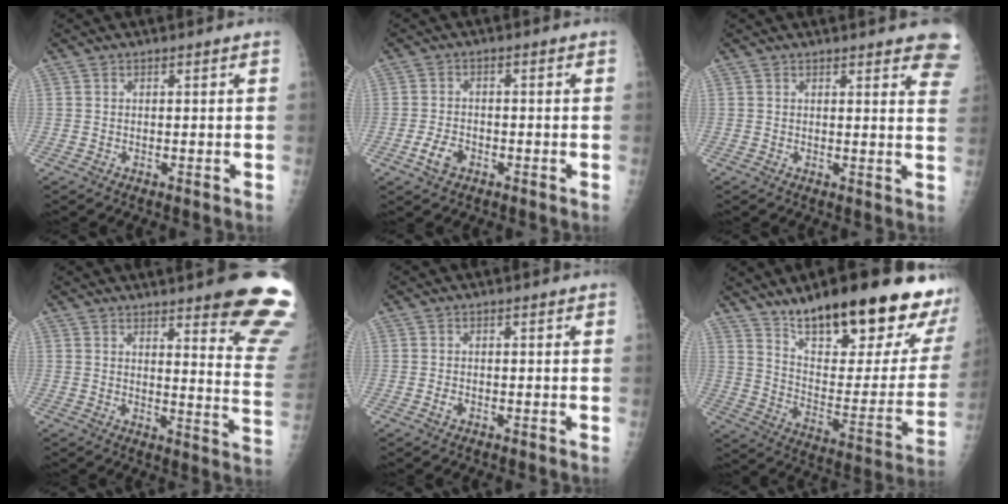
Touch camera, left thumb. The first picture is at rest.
{"total": 3.9, "force": [-1.9, 2.5, 2.3], "torque": [-0.041, 0.011, -0.035]}
{"total": 9.3, "force": [7.3, 2.3, 5.3], "torque": [-0.031, -0.027, 0.063]}
{"total": 17.6, "force": [12.7, 2.8, 11.8], "torque": [-0.118, -0.090, 0.144]}
{"total": 1.0, "force": [-0.4, 0.7, 0.6], "torque": [-0.010, 0.000, -0.009]}
{"total": 29.1, "force": [20.2, 7.8, 19.5], "torque": [-0.250, -0.086, 0.301]}